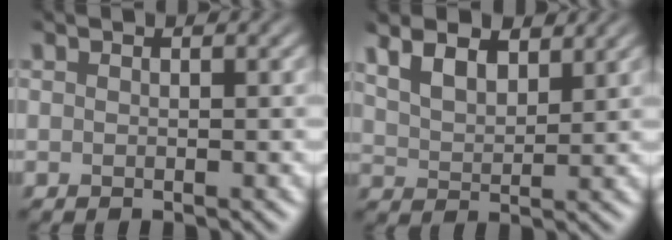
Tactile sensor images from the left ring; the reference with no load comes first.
{"total": 4.7, "force": [3.0, 2.1, 3.0], "torque": [-0.063, 0.016, 0.048]}